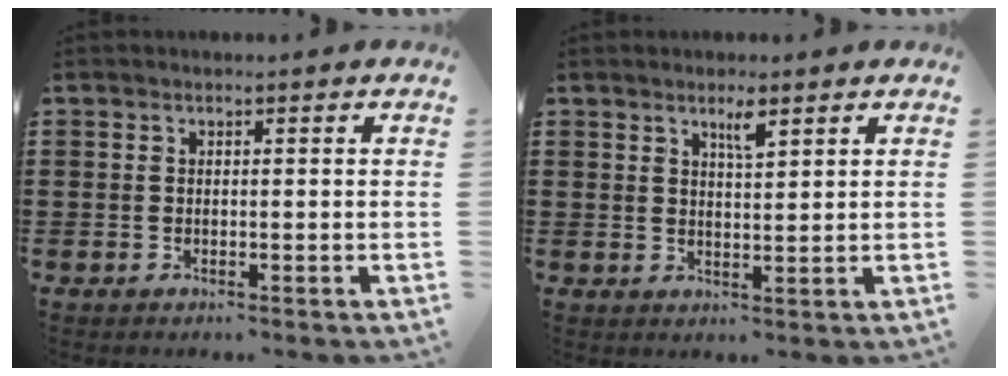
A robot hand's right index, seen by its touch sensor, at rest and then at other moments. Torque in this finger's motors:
{"motor_torque": [-0.07, 0.08, 0.16, 0.02]}